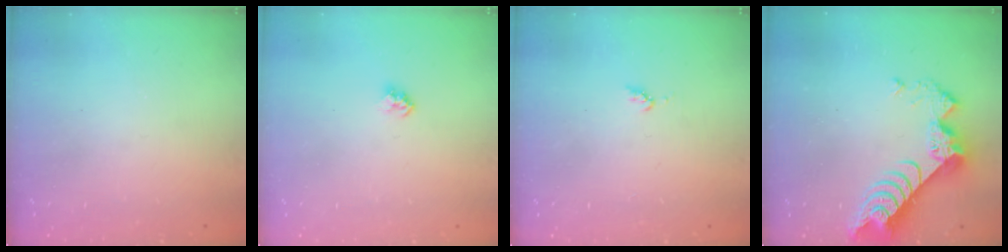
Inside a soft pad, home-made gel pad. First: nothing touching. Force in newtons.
{"total": 2.4, "press": 2.4, "slide": 0.2}
{"total": 4.4, "press": 4.3, "slide": 0.4}
{"total": 9.9, "press": 9.9, "slide": 0.8}